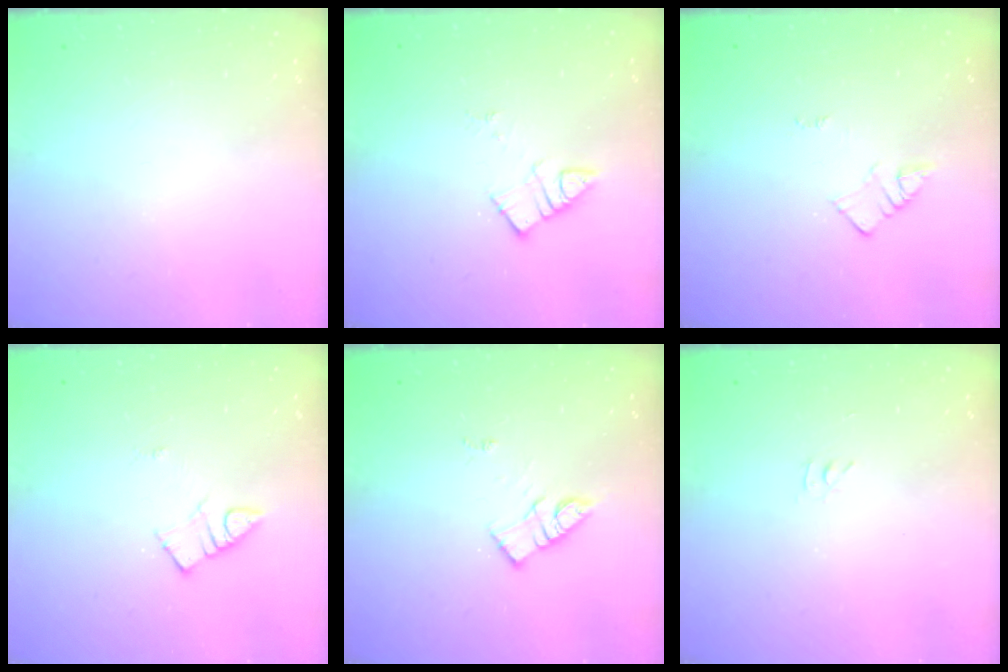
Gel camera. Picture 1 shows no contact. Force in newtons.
{"total": 5.8, "press": 5.8, "slide": 0.0}
{"total": 2.1, "press": 2.1, "slide": 0.3}
{"total": 3.4, "press": 3.4, "slide": 0.5}
{"total": 10.7, "press": 10.7, "slide": 0.7}
{"total": 2.8, "press": 2.8, "slide": 0.4}